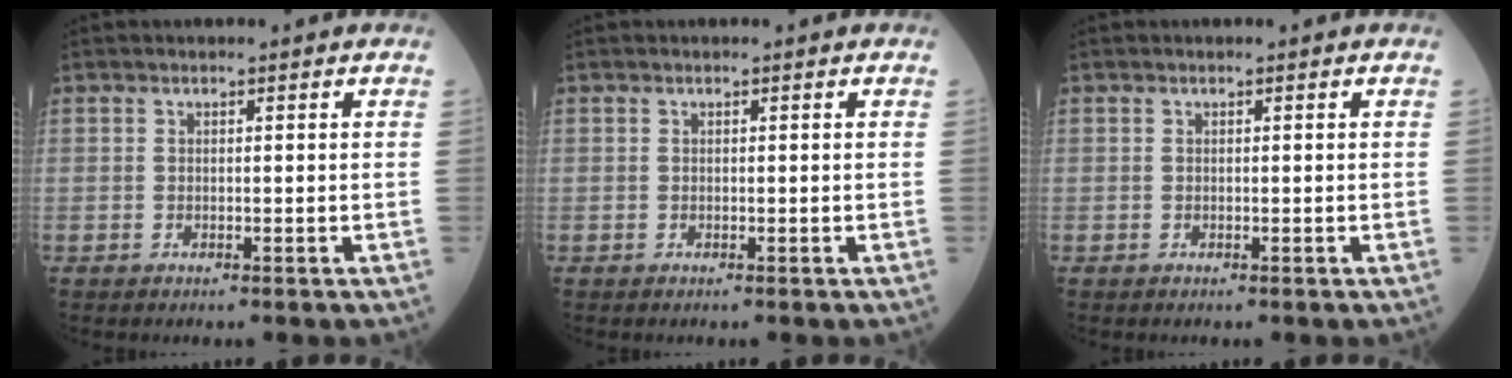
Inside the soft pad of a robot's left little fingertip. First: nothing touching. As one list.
[{"total": 0.0}, {"total": 0.0}]